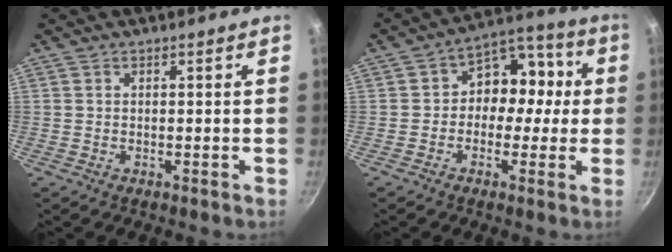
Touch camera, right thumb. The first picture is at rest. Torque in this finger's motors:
{"motor_torque": [-0.17, 0.53, -0.01, 0.09, 0.07]}